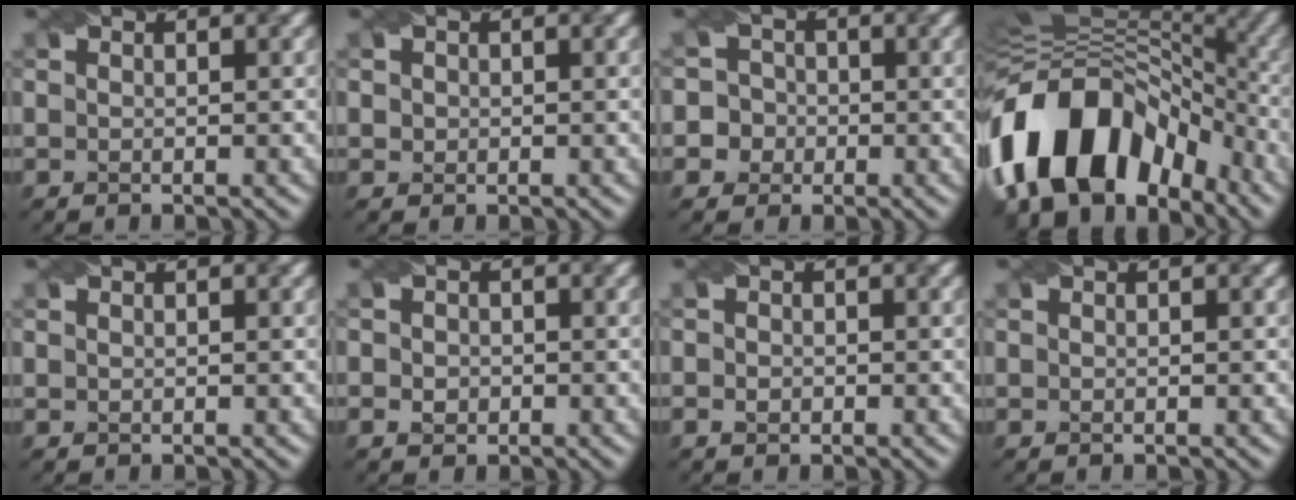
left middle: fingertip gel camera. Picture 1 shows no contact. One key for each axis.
{"total": 0.9, "fx": 0.2, "fy": 0.8, "fz": 0.3, "tx": -0.006, "ty": 0.006, "tz": 0.009}
{"total": 5.1, "fx": -1.5, "fy": 4.8, "fz": 0.7, "tx": 0.001, "ty": 0.021, "tz": -0.049}
{"total": 15.5, "fx": -5.9, "fy": 9.3, "fz": 10.9, "tx": -0.202, "ty": 0.030, "tz": -0.117}
{"total": 0.0}
{"total": 1.4, "fx": -0.3, "fy": 1.3, "fz": 0.6, "tx": 0.001, "ty": 0.005, "tz": -0.009}
{"total": 0.9, "fx": -0.3, "fy": 0.7, "fz": 0.4, "tx": 0.000, "ty": 0.002, "tz": -0.009}
{"total": 0.0}